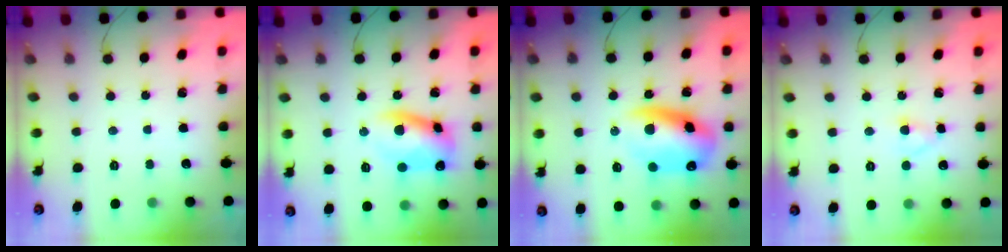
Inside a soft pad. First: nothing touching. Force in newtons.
{"total": 10.1, "press": 10.0, "slide": 1.0}
{"total": 14.5, "press": 14.1, "slide": 3.4}
{"total": 2.7, "press": 2.5, "slide": 1.2}